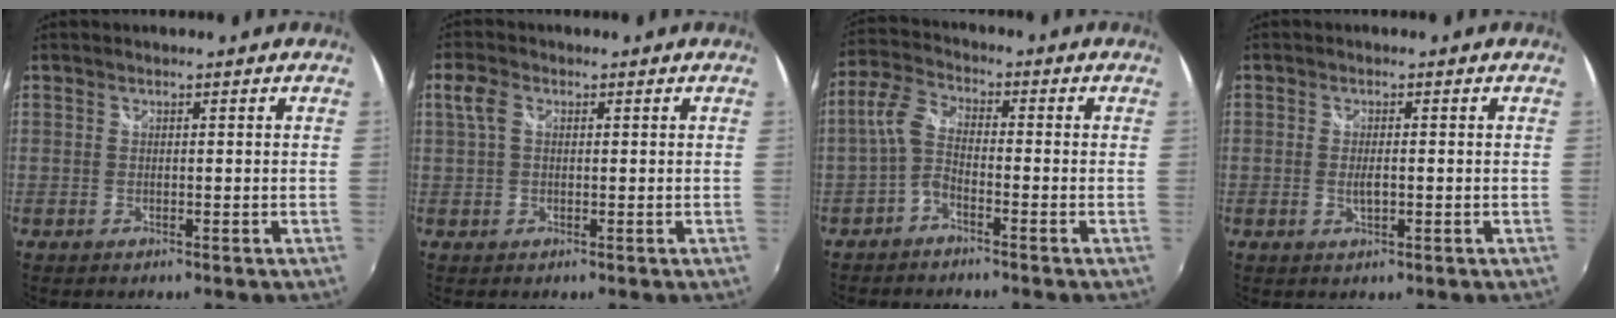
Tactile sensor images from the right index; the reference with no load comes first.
{"total": 3.2, "force": [0.6, 2.1, 2.3], "torque": [-0.051, 0.010, 0.011]}
{"total": 4.8, "force": [-2.1, 2.2, 3.7], "torque": [-0.094, 0.017, -0.047]}
{"total": 2.0, "force": [-0.3, 0.7, 1.8], "torque": [-0.035, -0.002, -0.004]}